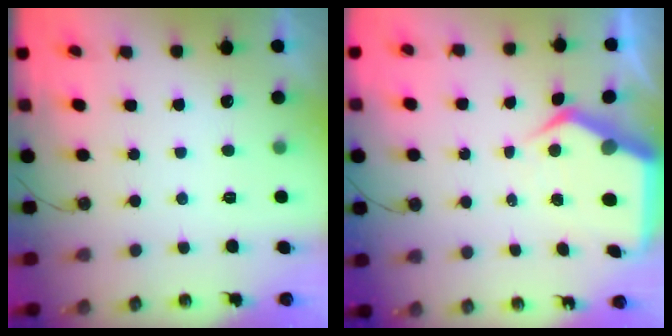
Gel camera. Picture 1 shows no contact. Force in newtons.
{"total": 8.0, "press": 7.9, "slide": 1.0}